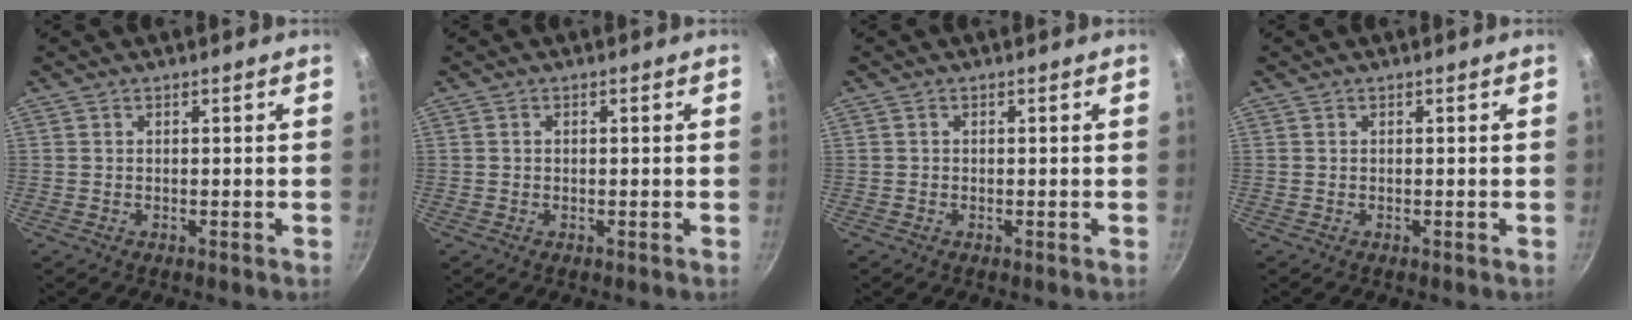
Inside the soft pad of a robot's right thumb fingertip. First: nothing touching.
{"total": 0.5, "force": [0.0, 0.4, 0.3], "torque": [-0.004, 0.003, 0.000]}
{"total": 0.0}
{"total": 0.0}